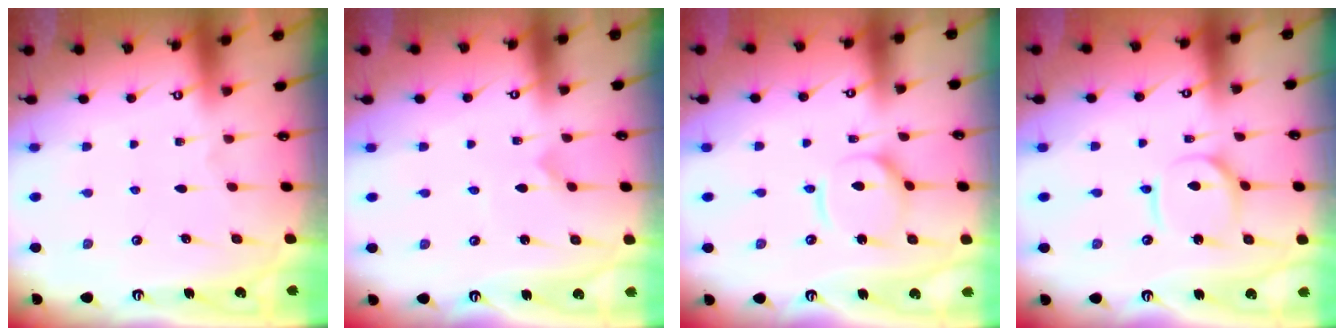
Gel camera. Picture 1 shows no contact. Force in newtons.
{"total": 0.0}
{"total": 9.0, "press": 9.0, "slide": 0.7}
{"total": 6.3, "press": 6.3, "slide": 0.6}